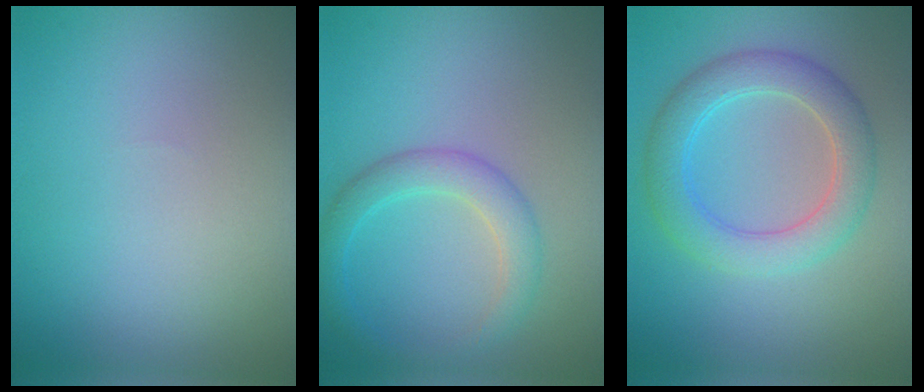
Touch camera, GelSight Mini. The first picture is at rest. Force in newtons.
{"total": 3.2, "press": 3.2, "slide": 0.2}
{"total": 4.7, "press": 4.7, "slide": 0.0}